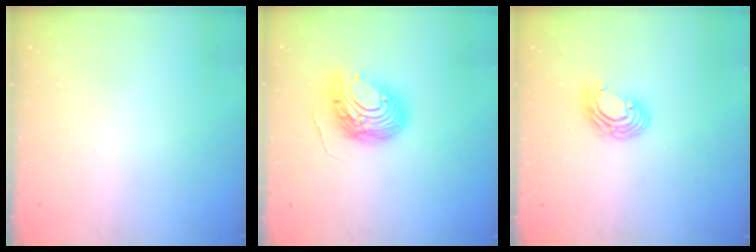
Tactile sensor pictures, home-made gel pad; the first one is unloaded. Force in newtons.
{"total": 12.0, "press": 12.0, "slide": 1.1}
{"total": 7.9, "press": 7.8, "slide": 1.2}